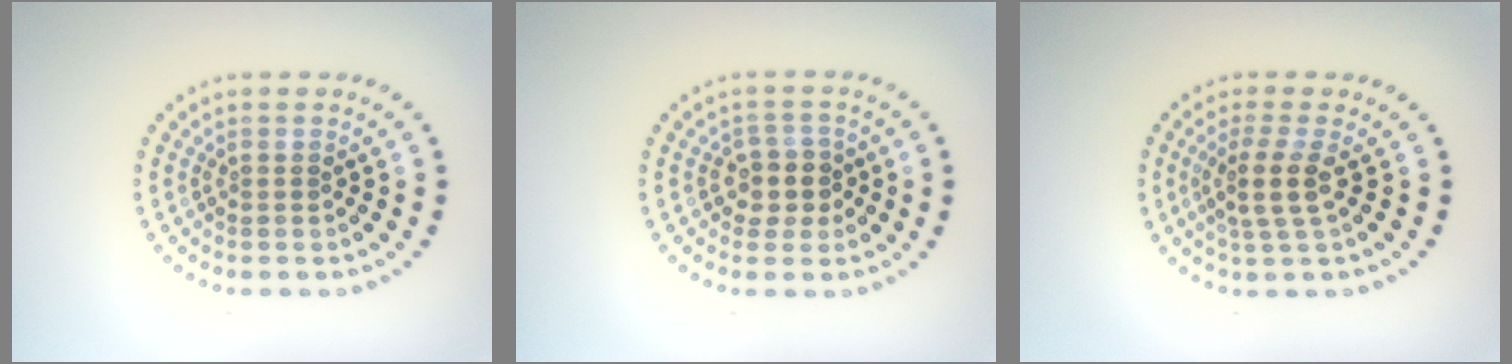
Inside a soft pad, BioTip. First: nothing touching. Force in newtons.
{"total": 2.6, "press": 2.3, "slide": 1.1}
{"total": 2.8, "press": 2.3, "slide": 1.6}